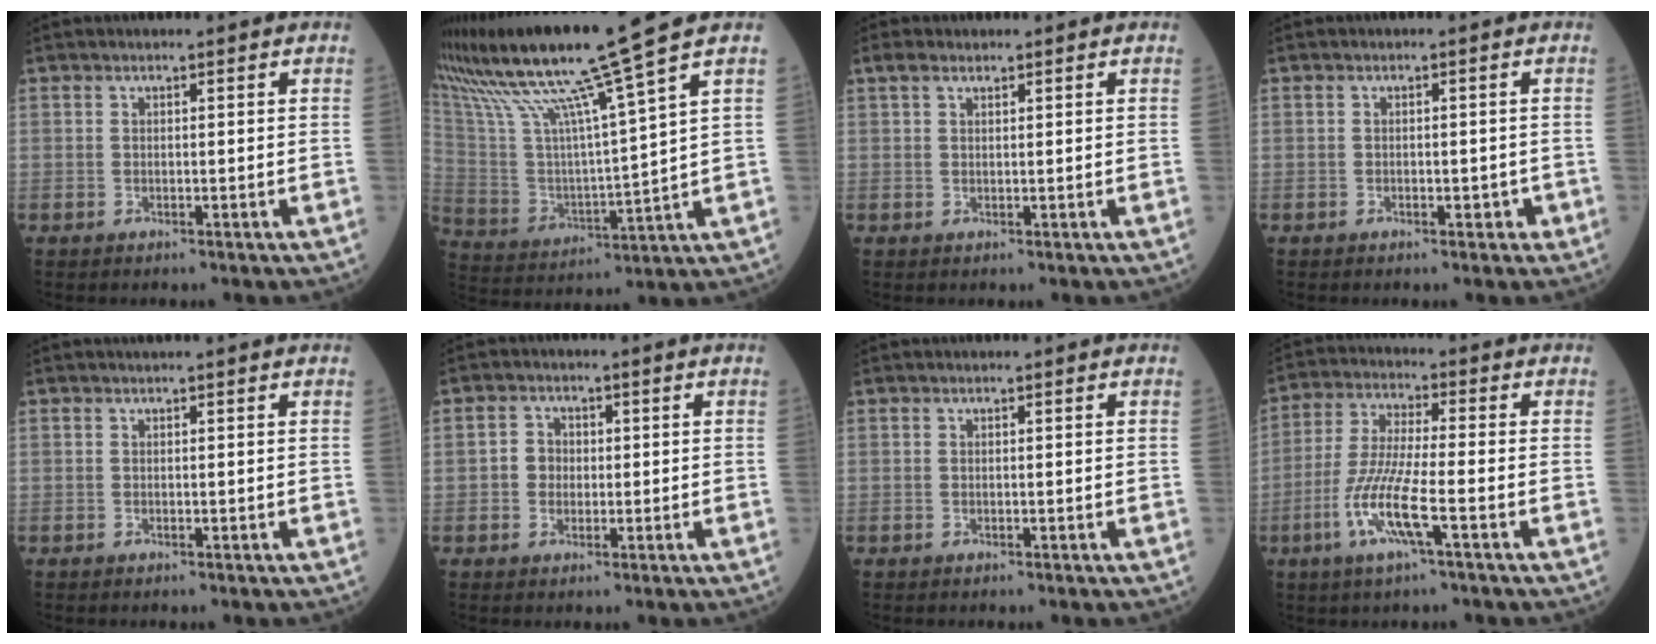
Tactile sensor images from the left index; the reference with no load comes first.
{"total": 16.8, "force": [12.9, -3.1, 10.4], "torque": [-0.194, -0.014, 0.236]}
{"total": 1.7, "force": [1.2, 0.6, 1.0], "torque": [-0.023, 0.015, 0.024]}
{"total": 2.0, "force": [-1.0, 1.1, 1.4], "torque": [-0.018, 0.004, -0.011]}
{"total": 1.0, "force": [0.7, -0.1, 0.6], "torque": [-0.012, 0.010, 0.008]}
{"total": 3.1, "force": [-0.2, 2.8, 1.5], "torque": [-0.029, 0.011, -0.007]}
{"total": 0.0}
{"total": 9.4, "force": [-3.8, 0.6, 8.6], "torque": [-0.185, -0.008, -0.077]}